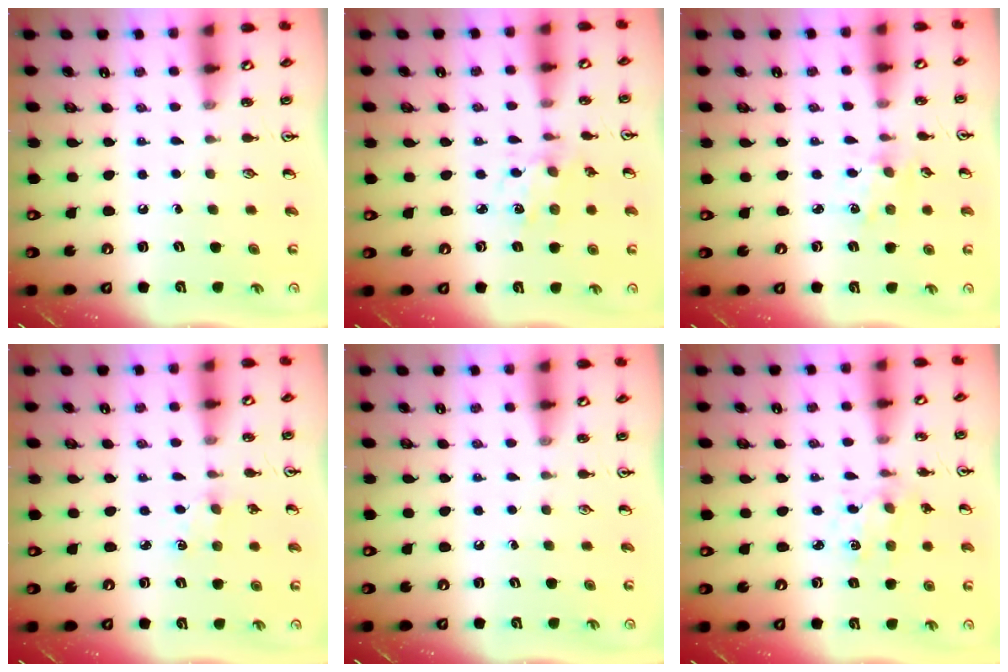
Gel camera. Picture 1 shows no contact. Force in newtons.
{"total": 2.7, "press": 2.6, "slide": 0.8}
{"total": 1.4, "press": 1.3, "slide": 0.2}
{"total": 1.7, "press": 1.7, "slide": 0.3}
{"total": 0.0}
{"total": 1.7, "press": 1.7, "slide": 0.3}